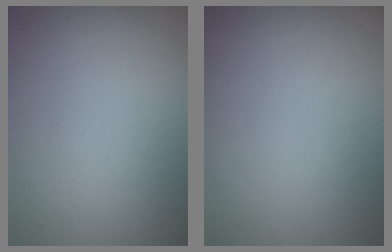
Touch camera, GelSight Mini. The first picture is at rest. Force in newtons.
{"total": 0.0}